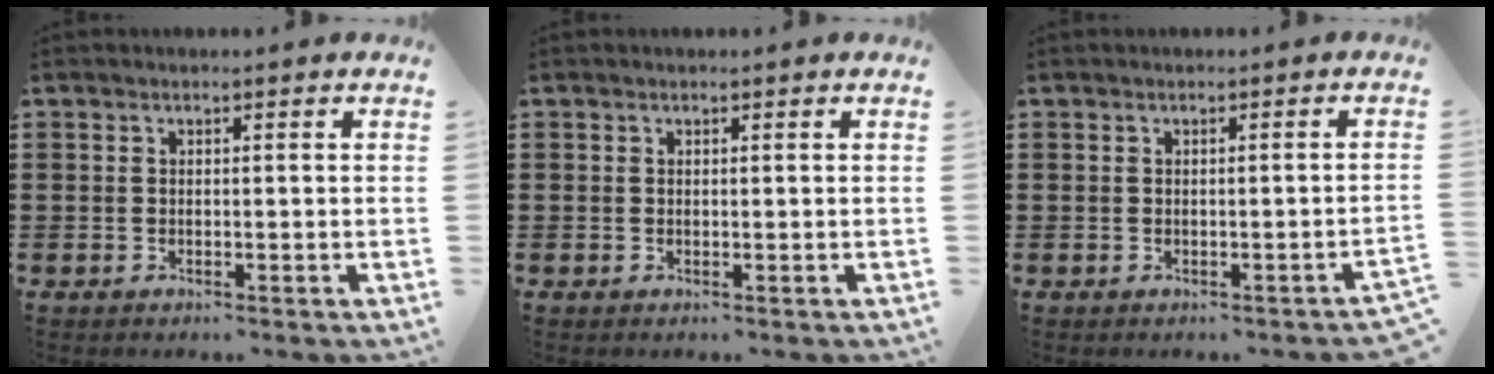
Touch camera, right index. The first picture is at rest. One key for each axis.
{"total": 0.0}
{"total": 0.6, "fx": -0.3, "fy": -0.1, "fz": 0.5, "tx": -0.011, "ty": -0.003, "tz": -0.006}